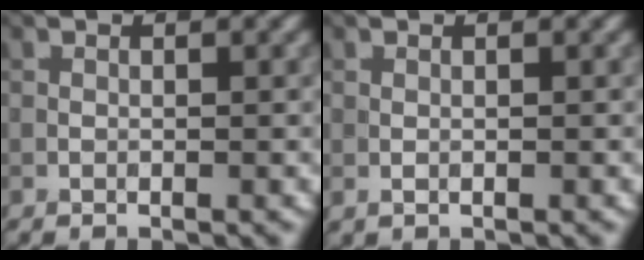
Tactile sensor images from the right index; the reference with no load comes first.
{"total": 0.0}